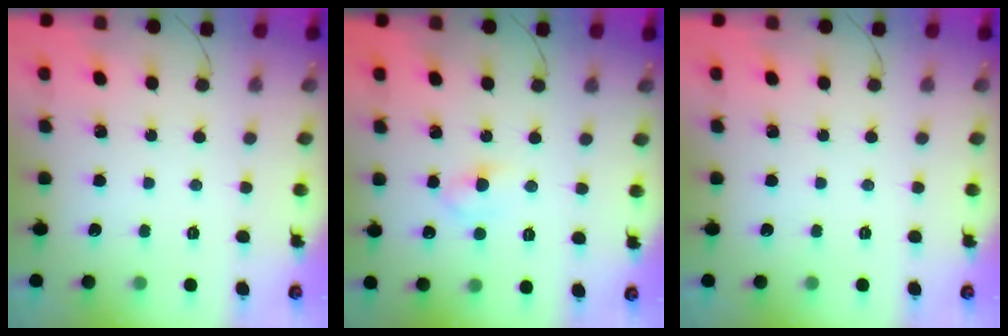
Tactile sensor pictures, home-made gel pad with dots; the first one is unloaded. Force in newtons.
{"total": 3.9, "press": 3.6, "slide": 1.4}
{"total": 0.0}